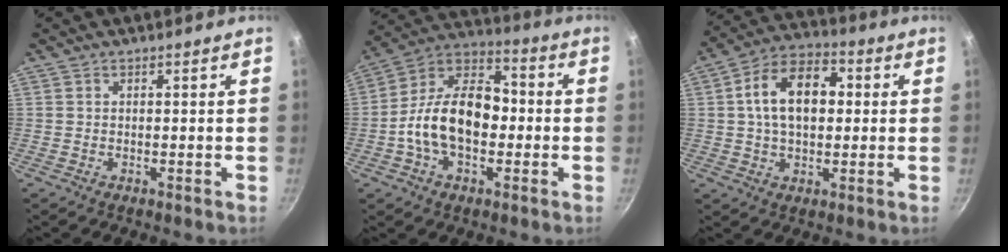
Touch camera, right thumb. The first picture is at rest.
{"total": 16.9, "force": [-2.3, 10.7, 12.8], "torque": [-0.187, 0.045, -0.058]}
{"total": 13.7, "force": [1.7, 8.7, 10.4], "torque": [-0.144, 0.027, 0.016]}